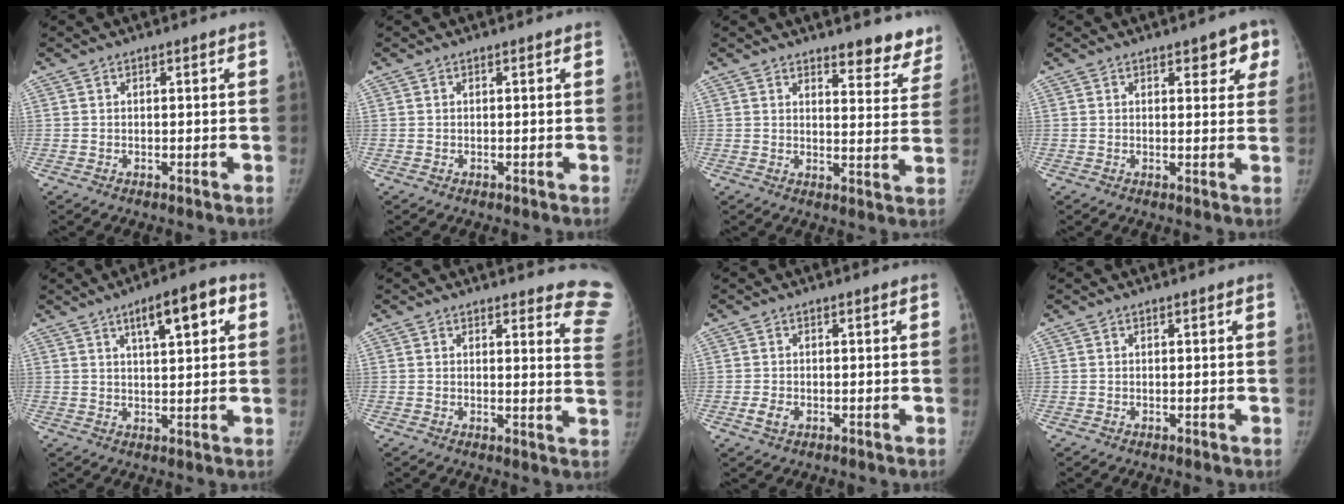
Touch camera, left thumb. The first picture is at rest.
{"total": 0.0}
{"total": 9.6, "force": [8.5, 3.2, 3.0], "torque": [0.013, -0.058, 0.085]}
{"total": 5.5, "force": [2.8, 2.8, 3.8], "torque": [-0.006, -0.008, 0.027]}
{"total": 8.9, "force": [3.7, 2.9, 7.5], "torque": [-0.090, 0.003, 0.050]}
{"total": 10.3, "force": [10.0, 1.9, 1.2], "torque": [0.033, -0.102, 0.068]}
{"total": 2.2, "force": [-0.8, 1.6, 1.4], "torque": [-0.026, 0.003, -0.012]}
{"total": 0.0}